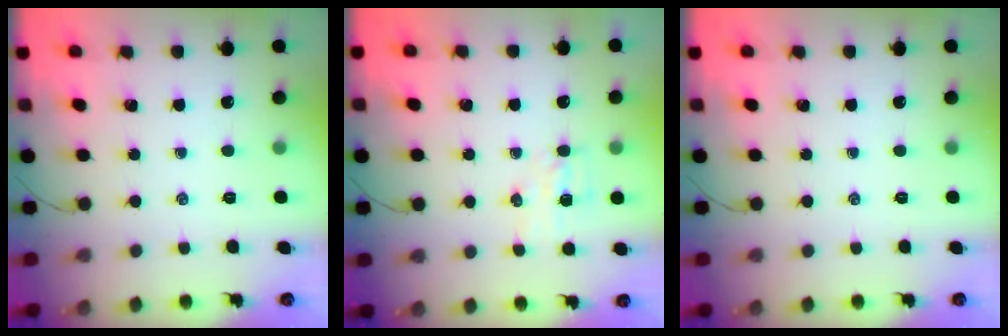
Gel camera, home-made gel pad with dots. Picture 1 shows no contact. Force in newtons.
{"total": 5.8, "press": 5.6, "slide": 1.4}
{"total": 0.0}